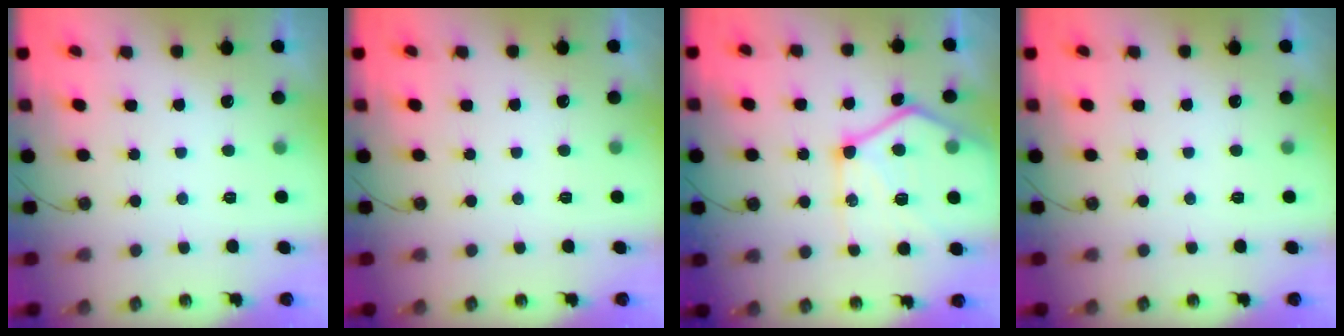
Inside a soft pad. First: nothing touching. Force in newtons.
{"total": 0.0}
{"total": 20.6, "press": 20.6, "slide": 1.8}
{"total": 0.0}